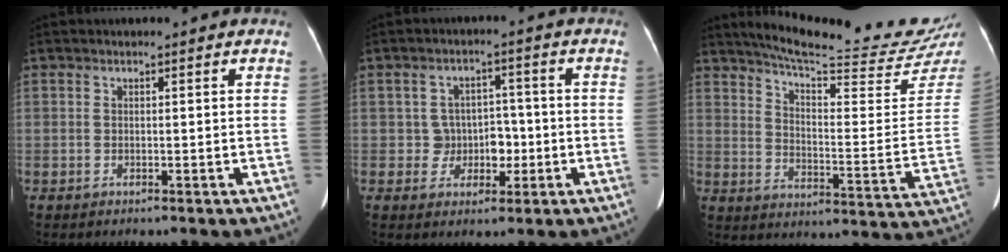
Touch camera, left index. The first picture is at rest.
{"total": 4.6, "force": [-0.9, 4.1, 1.7], "torque": [-0.017, 0.015, -0.009]}
{"total": 22.8, "force": [21.1, 0.1, 8.7], "torque": [-0.132, -0.091, 0.273]}